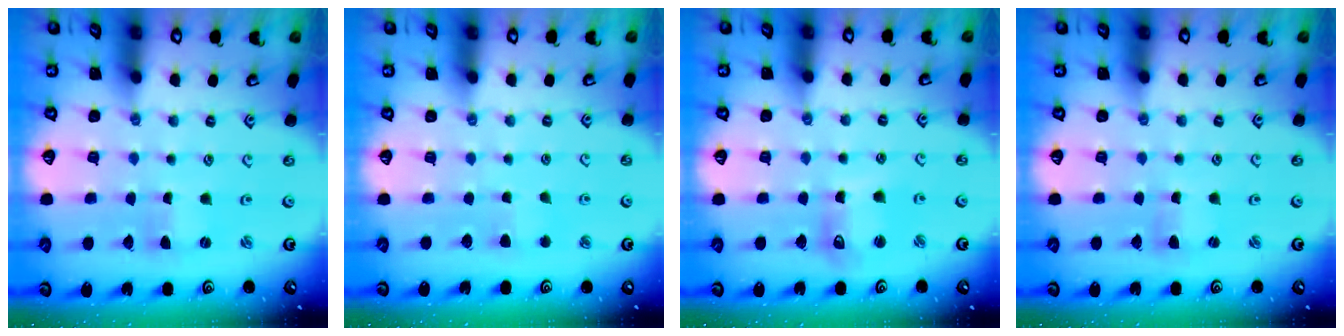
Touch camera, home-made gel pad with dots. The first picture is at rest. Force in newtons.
{"total": 2.5, "press": 2.4, "slide": 0.7}
{"total": 7.6, "press": 7.4, "slide": 1.5}
{"total": 1.2, "press": 1.2, "slide": 0.1}